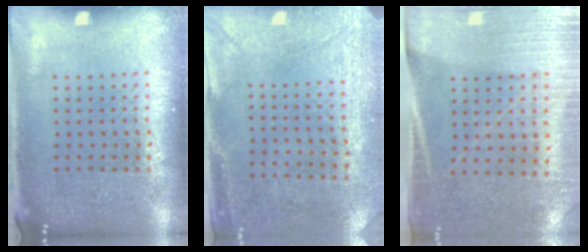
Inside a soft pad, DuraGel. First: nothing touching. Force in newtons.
{"total": 3.0, "press": 2.3, "slide": 1.8}
{"total": 2.8, "press": 2.5, "slide": 1.3}